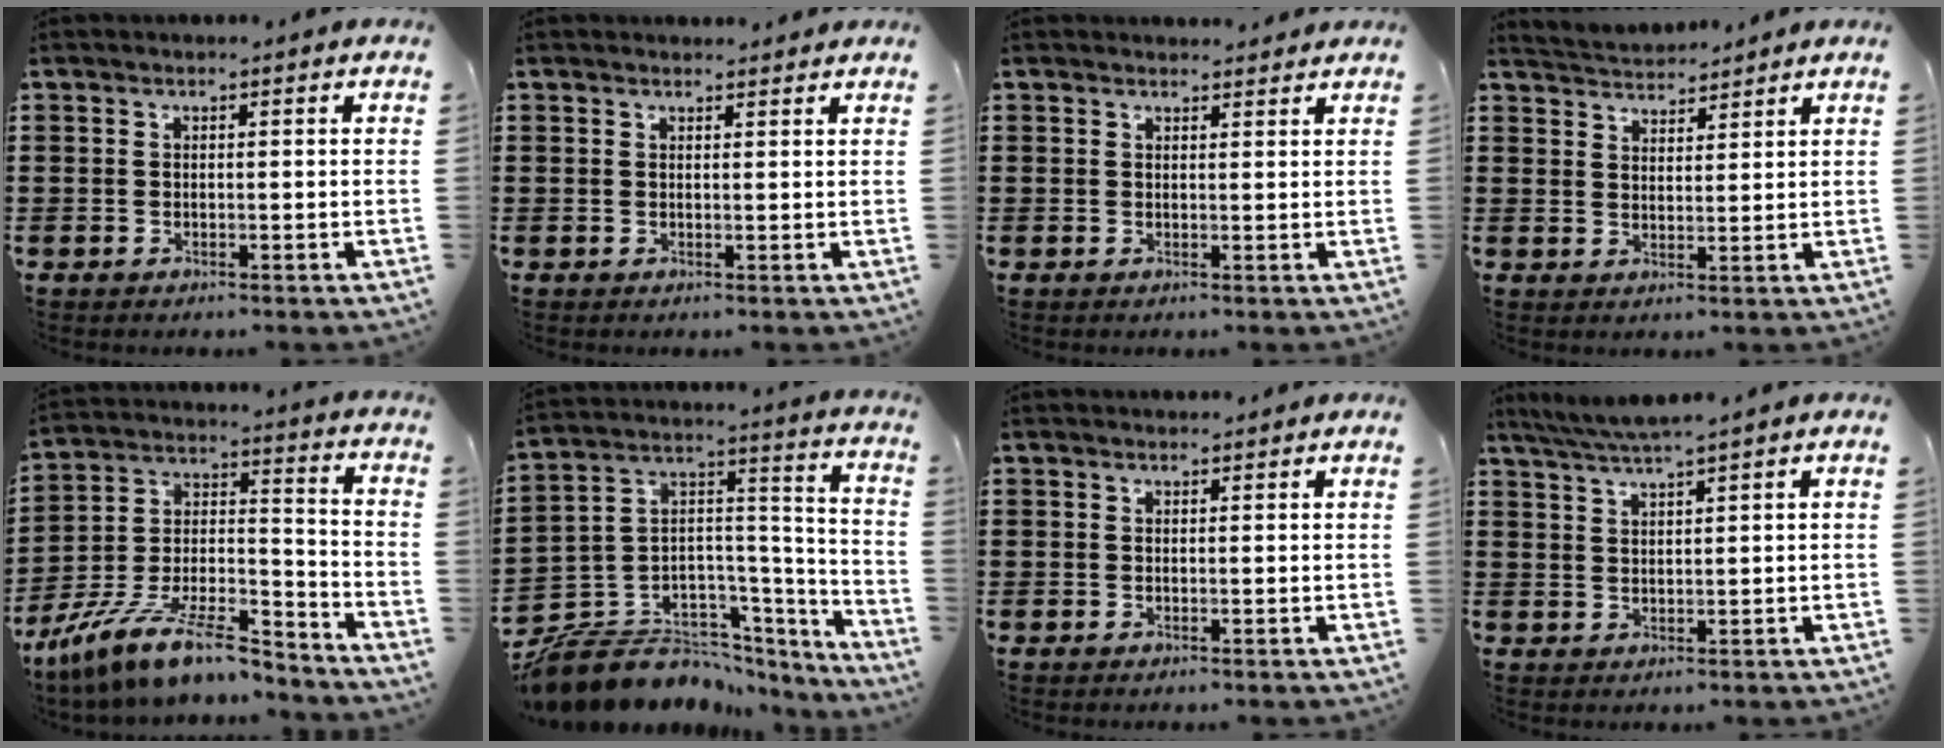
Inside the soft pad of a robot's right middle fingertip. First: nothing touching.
{"total": 1.1, "force": [1.1, 0.2, -0.1], "torque": [0.005, -0.004, 0.020]}
{"total": 1.5, "force": [1.4, 0.4, -0.1], "torque": [0.006, -0.001, 0.026]}
{"total": 3.5, "force": [3.5, 0.4, -0.4], "torque": [-0.006, -0.017, 0.065]}
{"total": 13.2, "force": [-11.0, 2.0, 7.1], "torque": [-0.134, 0.023, -0.210]}
{"total": 7.1, "force": [-5.9, 4.0, 0.1], "torque": [-0.026, -0.010, -0.117]}
{"total": 0.8, "force": [0.8, 0.0, 0.0], "torque": [0.006, -0.007, 0.014]}
{"total": 3.7, "force": [3.3, -0.4, 1.5], "torque": [-0.041, -0.005, 0.060]}